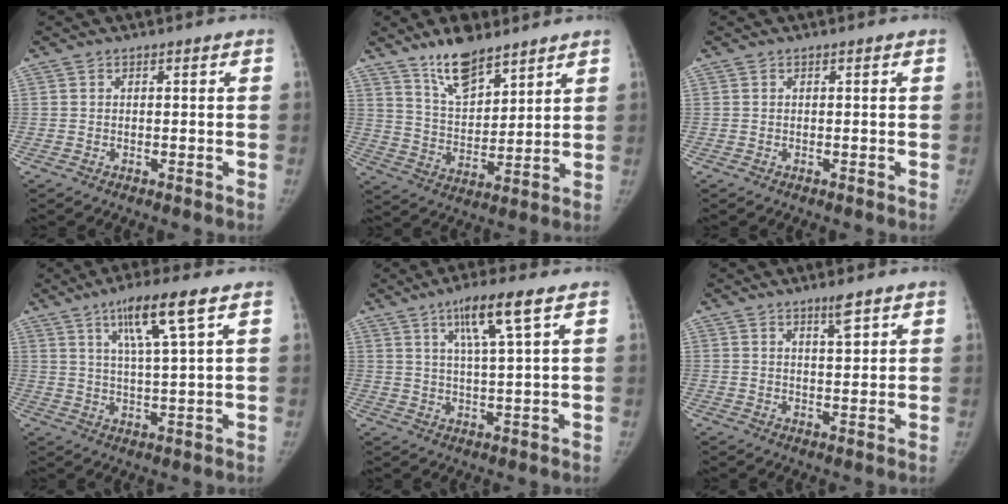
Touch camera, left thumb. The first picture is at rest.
{"total": 11.3, "force": [8.6, 4.4, 5.9], "torque": [-0.081, -0.059, 0.164]}
{"total": 0.0}
{"total": 9.9, "force": [5.0, 0.6, 8.5], "torque": [-0.156, -0.019, 0.090]}
{"total": 8.8, "force": [4.4, 0.4, 7.6], "torque": [-0.142, -0.017, 0.081]}
{"total": 3.7, "force": [2.3, 0.9, 2.8], "torque": [-0.038, -0.017, 0.039]}